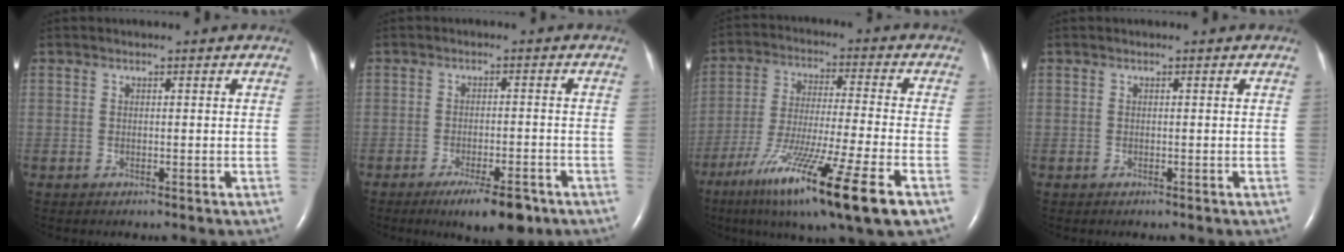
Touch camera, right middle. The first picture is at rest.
{"total": 7.3, "force": [-4.9, 1.6, 5.1], "torque": [-0.076, -0.008, -0.072]}
{"total": 18.5, "force": [-10.2, -0.1, 15.4], "torque": [-0.256, -0.056, -0.178]}
{"total": 0.0}